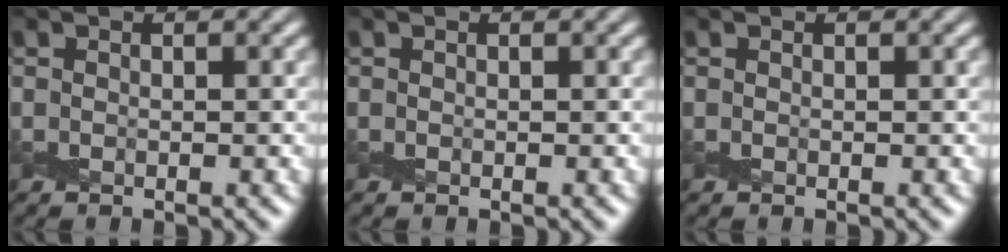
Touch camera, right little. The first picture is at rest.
{"total": 0.0}
{"total": 0.0}